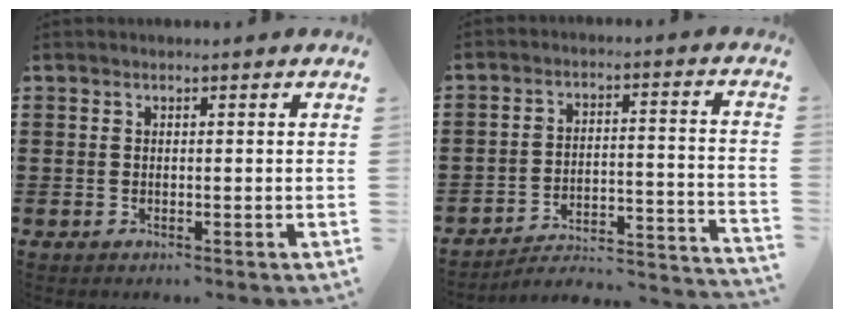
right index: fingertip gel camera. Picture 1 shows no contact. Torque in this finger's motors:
{"motor_torque": [-0.02, 0.69, -1.05, -0.21]}